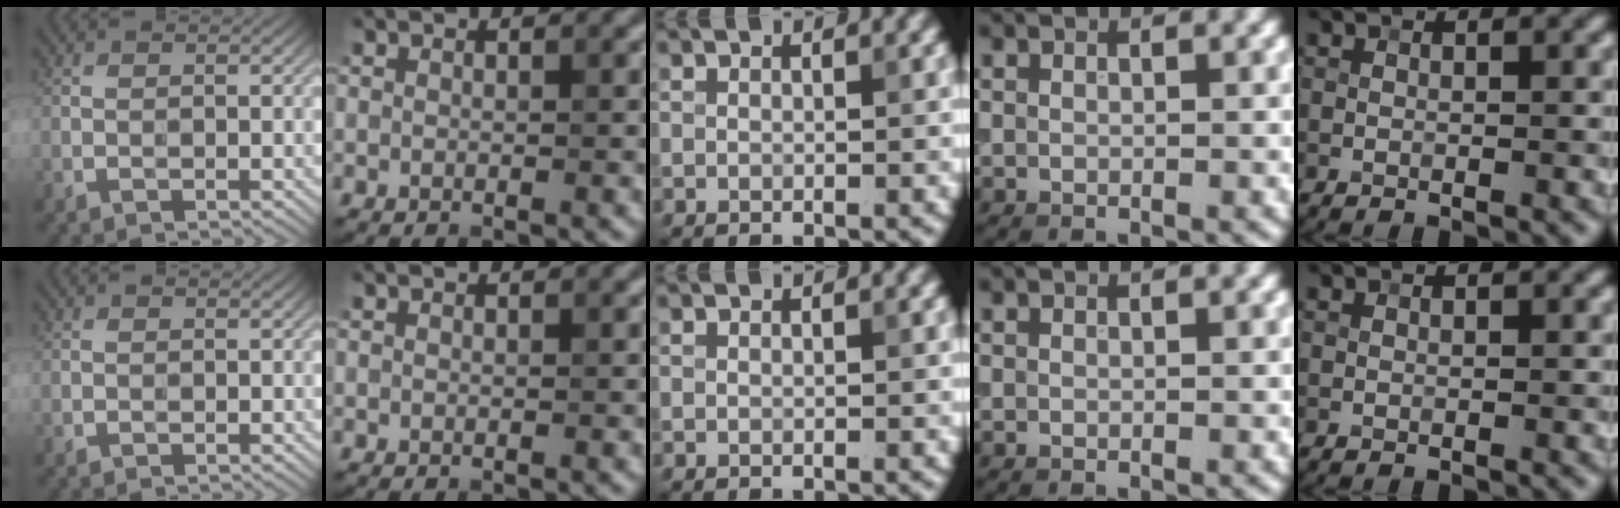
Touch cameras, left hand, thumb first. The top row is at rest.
{}